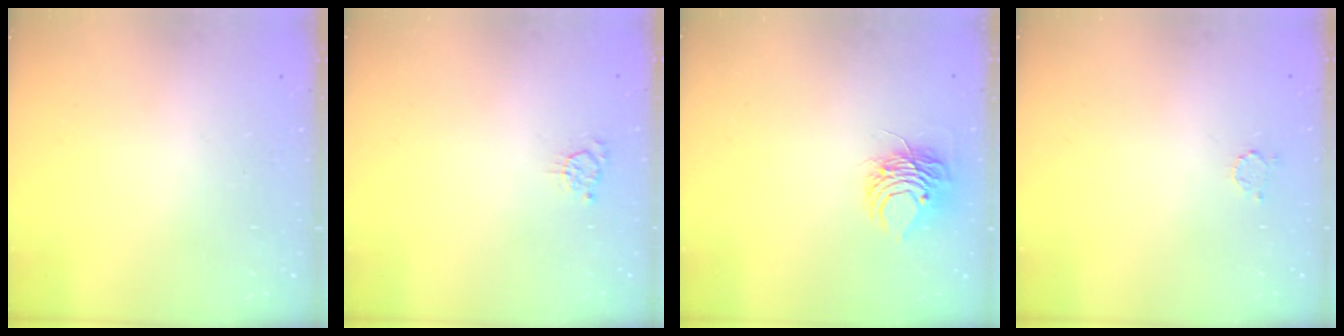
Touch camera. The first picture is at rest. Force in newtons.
{"total": 2.5, "press": 2.5, "slide": 0.3}
{"total": 7.6, "press": 7.6, "slide": 0.5}
{"total": 2.3, "press": 2.3, "slide": 0.3}